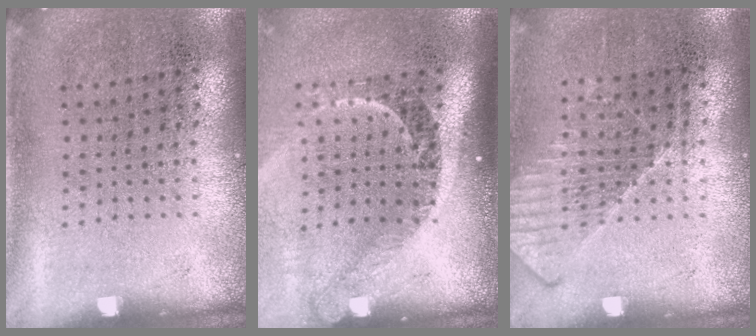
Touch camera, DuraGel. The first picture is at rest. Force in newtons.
{"total": 2.3, "press": 1.6, "slide": 1.6}
{"total": 1.2, "press": 1.2, "slide": 0.3}